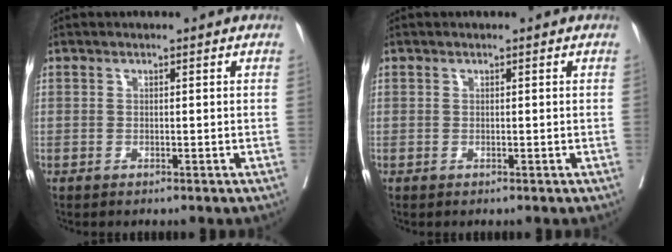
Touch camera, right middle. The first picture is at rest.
{"total": 0.0}